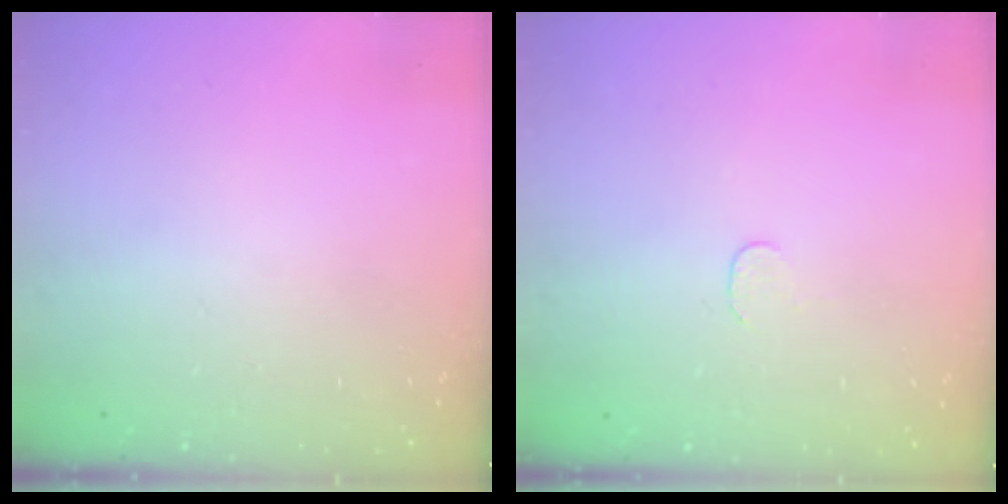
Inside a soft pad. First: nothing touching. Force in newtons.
{"total": 3.5, "press": 3.5, "slide": 0.3}